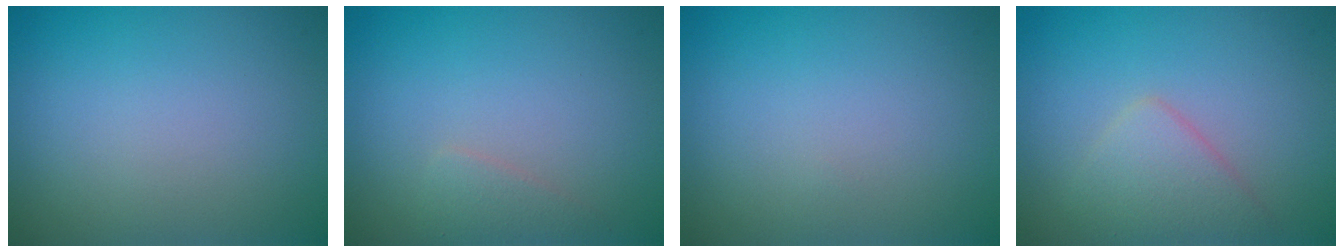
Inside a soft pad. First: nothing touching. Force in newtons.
{"total": 1.3, "press": 1.3, "slide": 0.0}
{"total": 0.0}
{"total": 2.7, "press": 2.7, "slide": 0.1}